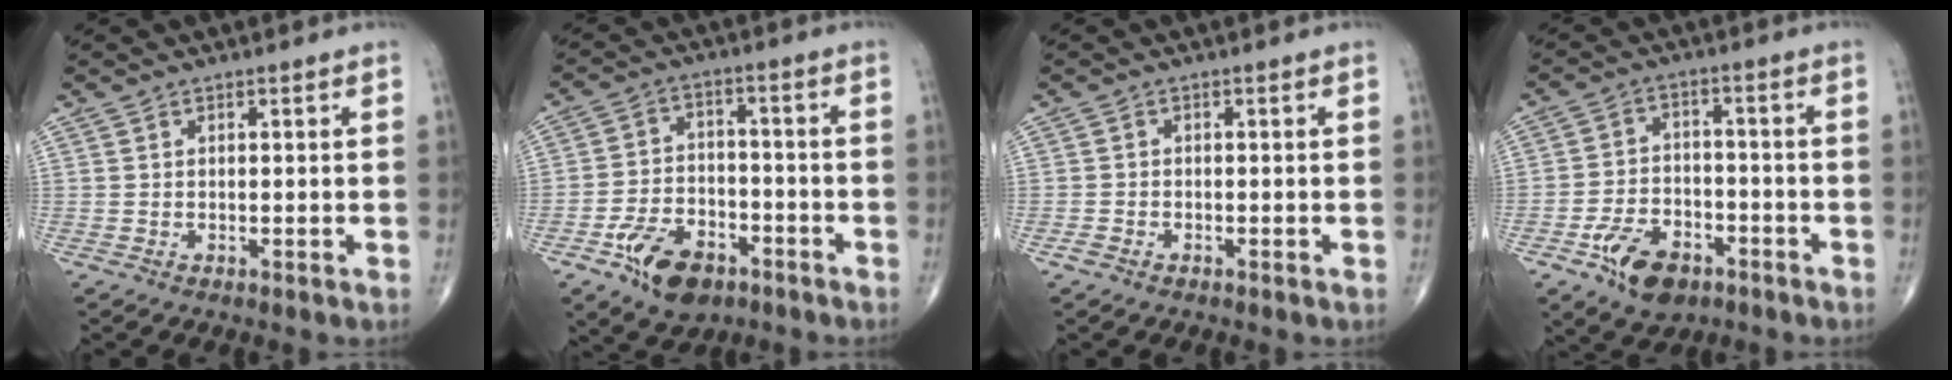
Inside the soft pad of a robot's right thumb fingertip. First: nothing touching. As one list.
[{"total": 11.2, "force": [-6.1, 6.7, 6.5], "torque": [-0.093, 0.030, -0.101]}, {"total": 1.5, "force": [-0.9, 0.9, 0.7], "torque": [-0.017, 0.003, -0.017]}, {"total": 10.1, "force": [-5.4, 6.2, 5.9], "torque": [-0.084, 0.026, -0.088]}]